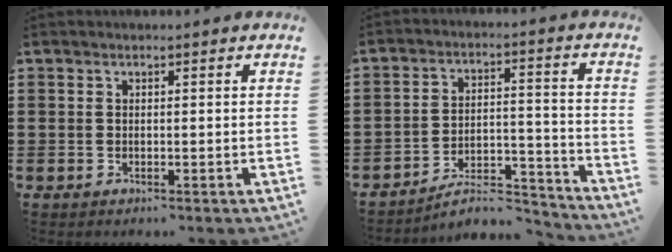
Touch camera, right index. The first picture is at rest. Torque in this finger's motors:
{"motor_torque": [-1.17, 0.97, -1.06, -0.21]}